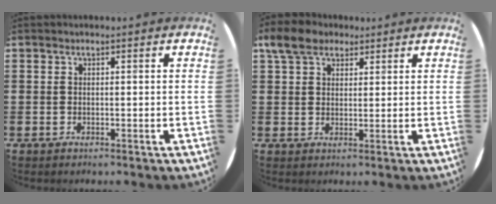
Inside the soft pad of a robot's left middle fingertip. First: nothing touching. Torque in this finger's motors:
{"motor_torque": [1.20, -0.87, 0.16, 0.04]}